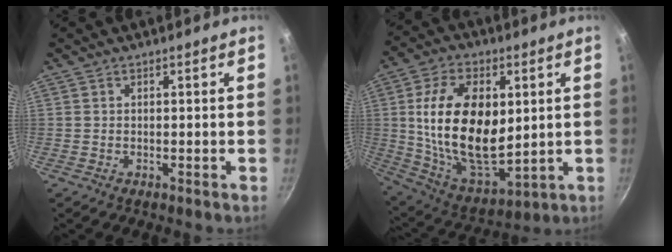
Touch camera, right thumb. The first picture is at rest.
{"total": 22.9, "force": [2.7, 13.5, 18.3], "torque": [-0.311, -0.017, 0.065]}